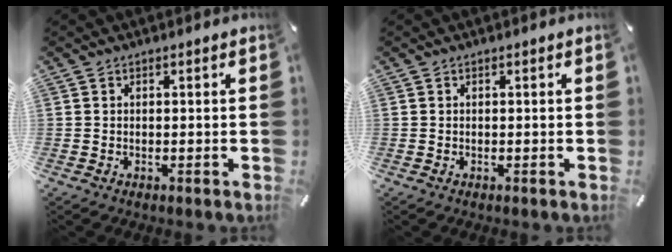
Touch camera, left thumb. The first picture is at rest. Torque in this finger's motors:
{"motor_torque": [0.00, 0.00, -0.01, 0.01, 0.00]}